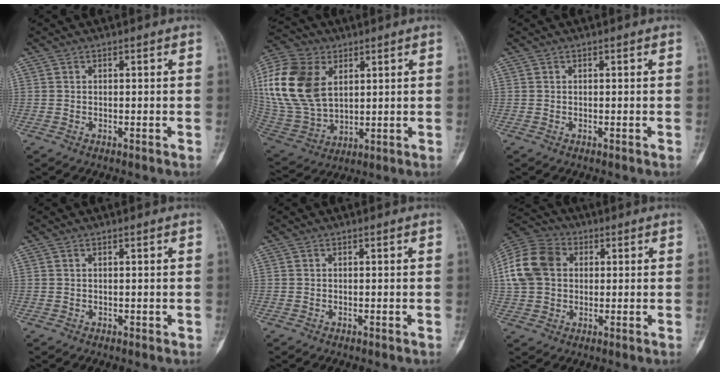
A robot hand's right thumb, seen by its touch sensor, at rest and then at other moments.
{"total": 19.9, "force": [5.4, 13.2, 13.8], "torque": [-0.287, -0.014, 0.108]}
{"total": 0.0}
{"total": 0.0}
{"total": 0.0}
{"total": 13.1, "force": [2.2, 10.1, 7.9], "torque": [-0.147, 0.023, 0.033]}